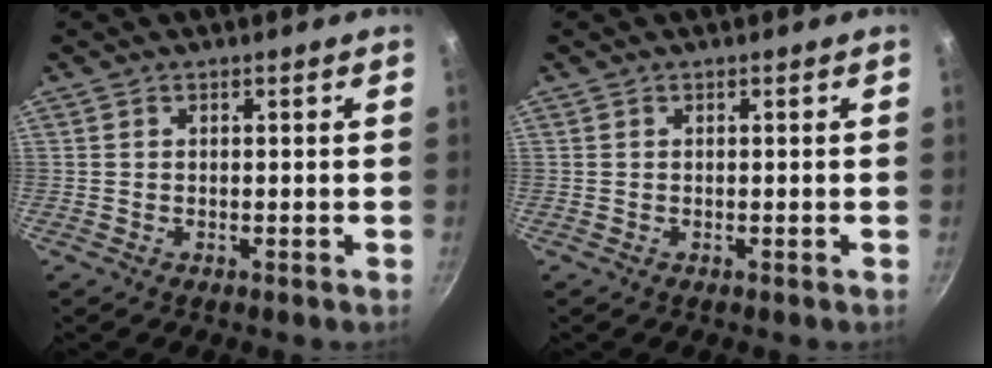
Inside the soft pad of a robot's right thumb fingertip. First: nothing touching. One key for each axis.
{"total": 0.0}